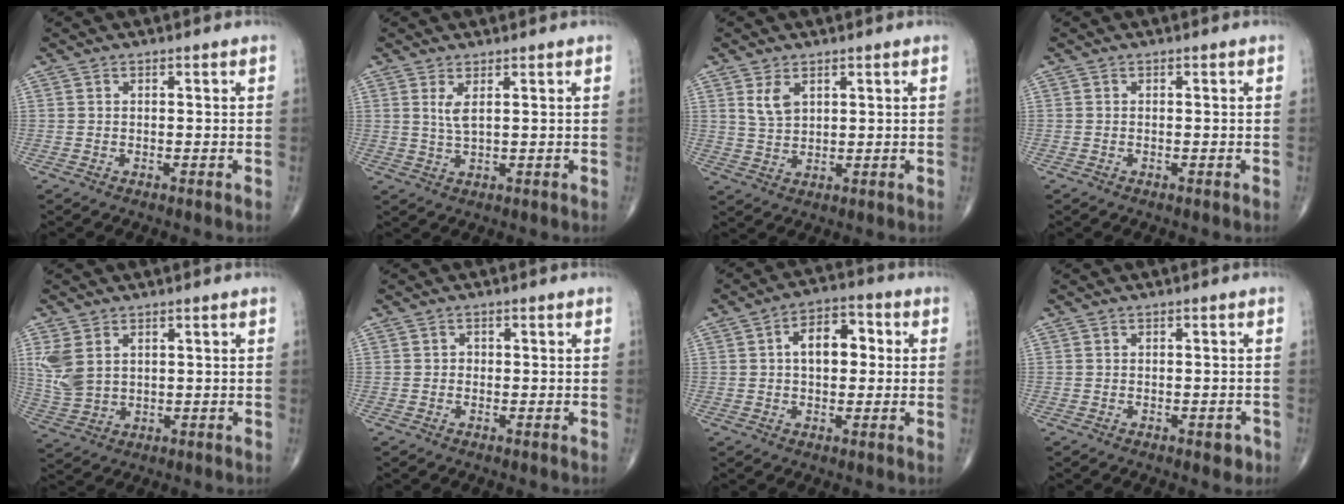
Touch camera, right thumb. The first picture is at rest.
{"total": 2.7, "force": [1.1, 0.6, 2.4], "torque": [-0.057, -0.010, 0.029]}
{"total": 4.1, "force": [2.0, 2.4, 2.7], "torque": [-0.046, -0.011, 0.045]}
{"total": 0.0}
{"total": 6.8, "force": [2.2, 4.5, 4.5], "torque": [-0.104, -0.006, 0.059]}
{"total": 0.7, "force": [-0.1, 0.6, 0.2], "torque": [0.004, 0.003, -0.005]}
{"total": 8.5, "force": [1.2, 5.2, 6.7], "torque": [-0.086, 0.022, 0.011]}
{"total": 1.9, "force": [-0.9, 1.0, 1.3], "torque": [-0.005, 0.005, -0.010]}